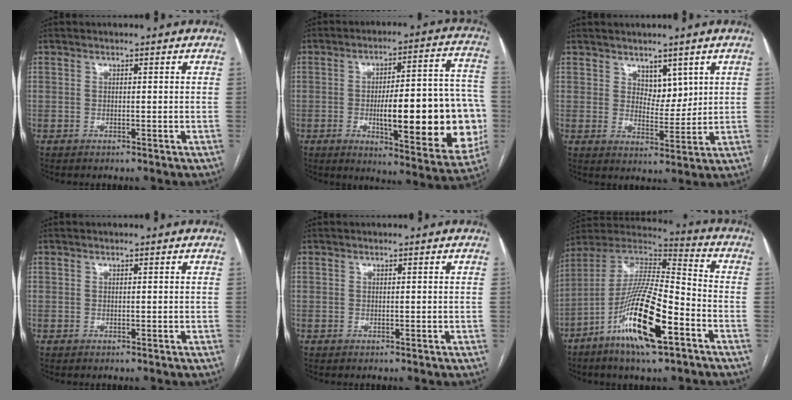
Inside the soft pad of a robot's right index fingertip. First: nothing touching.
{"total": 22.9, "force": [-4.0, 5.1, 22.0], "torque": [-0.237, 0.022, -0.037]}
{"total": 4.4, "force": [2.4, 2.6, 2.7], "torque": [-0.036, -0.004, 0.045]}
{"total": 0.0}
{"total": 0.0}
{"total": 18.4, "force": [-8.5, 3.1, 16.0], "torque": [-0.319, -0.016, -0.154]}